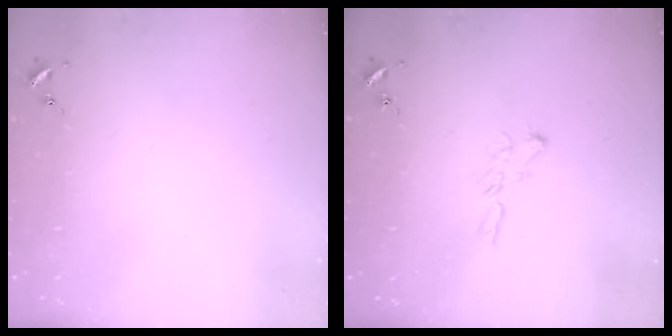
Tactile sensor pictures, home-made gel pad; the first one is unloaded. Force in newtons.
{"total": 5.6, "press": 5.6, "slide": 0.2}